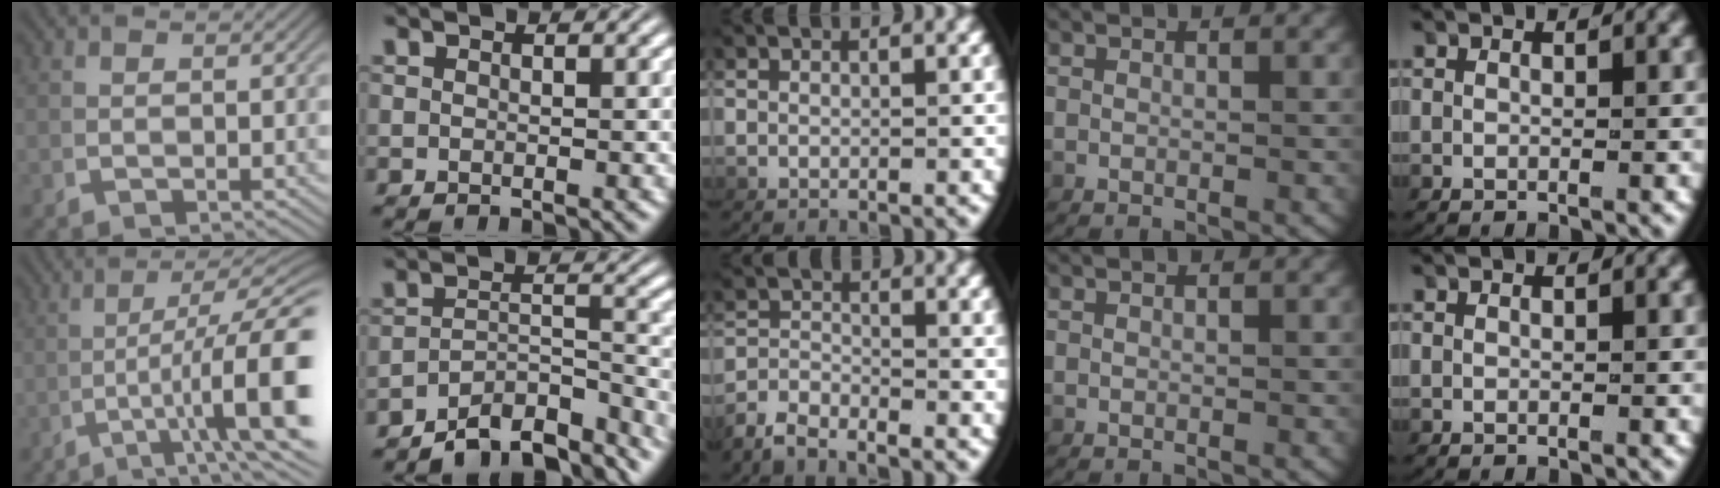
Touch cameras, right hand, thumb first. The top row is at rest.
{"thumb": {"total": 10.0, "force": [-1.5, 4.0, 9.0], "torque": [-0.151, -0.023, -0.007]}, "index": {"total": 8.7, "force": [-7.6, 2.2, 3.5], "torque": [-0.037, -0.026, -0.109]}, "middle": {"total": 2.9, "force": [-2.9, 0.2, 0.5], "torque": [-0.009, -0.003, -0.055]}}